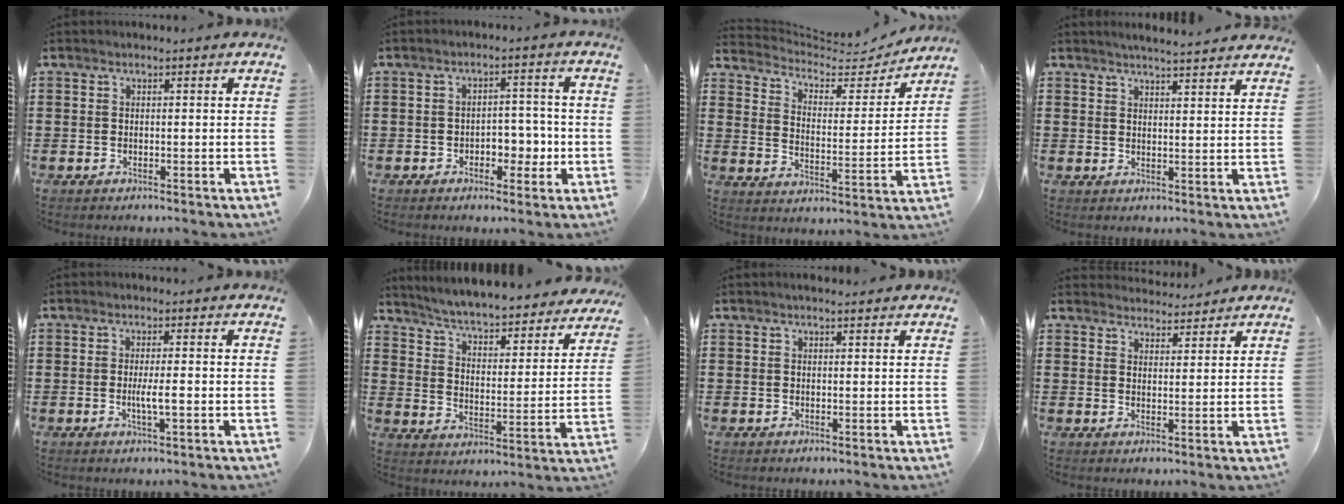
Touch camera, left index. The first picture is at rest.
{"total": 4.6, "force": [-1.7, 3.1, 2.9], "torque": [-0.041, 0.002, -0.040]}
{"total": 4.7, "force": [4.2, 1.5, 1.3], "torque": [-0.051, -0.028, 0.067]}
{"total": 3.2, "force": [3.2, -0.2, 0.2], "torque": [-0.012, -0.012, 0.060]}
{"total": 3.2, "force": [-0.5, 0.4, 3.1], "torque": [-0.062, -0.006, -0.011]}
{"total": 4.6, "force": [4.5, -0.3, 1.1], "torque": [-0.044, -0.041, 0.069]}
{"total": 1.1, "force": [0.9, 0.5, 0.2], "torque": [-0.006, 0.003, 0.018]}
{"total": 3.4, "force": [3.4, 0.6, 0.0], "torque": [-0.010, -0.010, 0.064]}